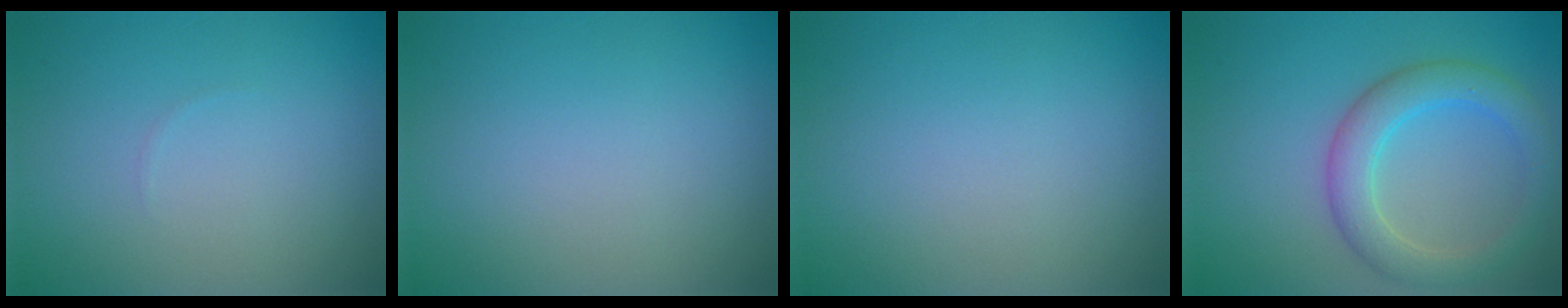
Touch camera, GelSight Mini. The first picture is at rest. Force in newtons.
{"total": 0.0}
{"total": 0.0}
{"total": 4.4, "press": 4.4, "slide": 0.3}